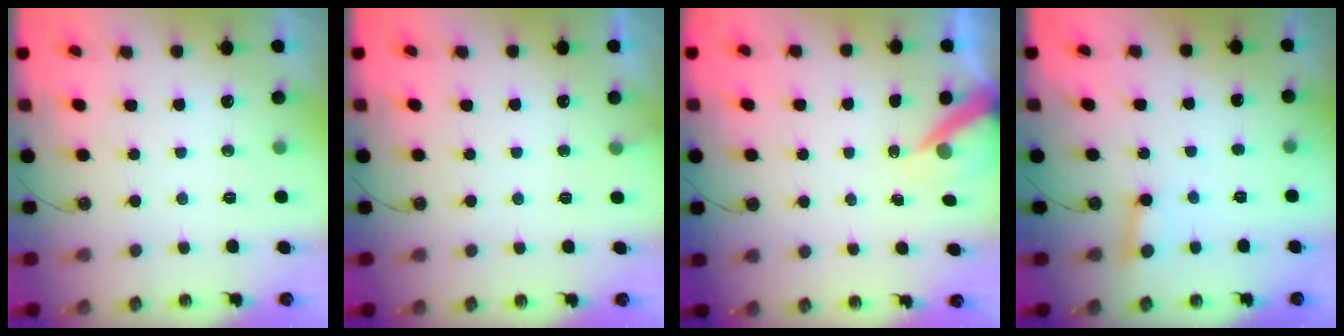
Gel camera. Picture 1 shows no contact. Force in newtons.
{"total": 4.5, "press": 4.5, "slide": 0.3}
{"total": 7.1, "press": 7.1, "slide": 0.2}
{"total": 2.9, "press": 2.9, "slide": 0.4}